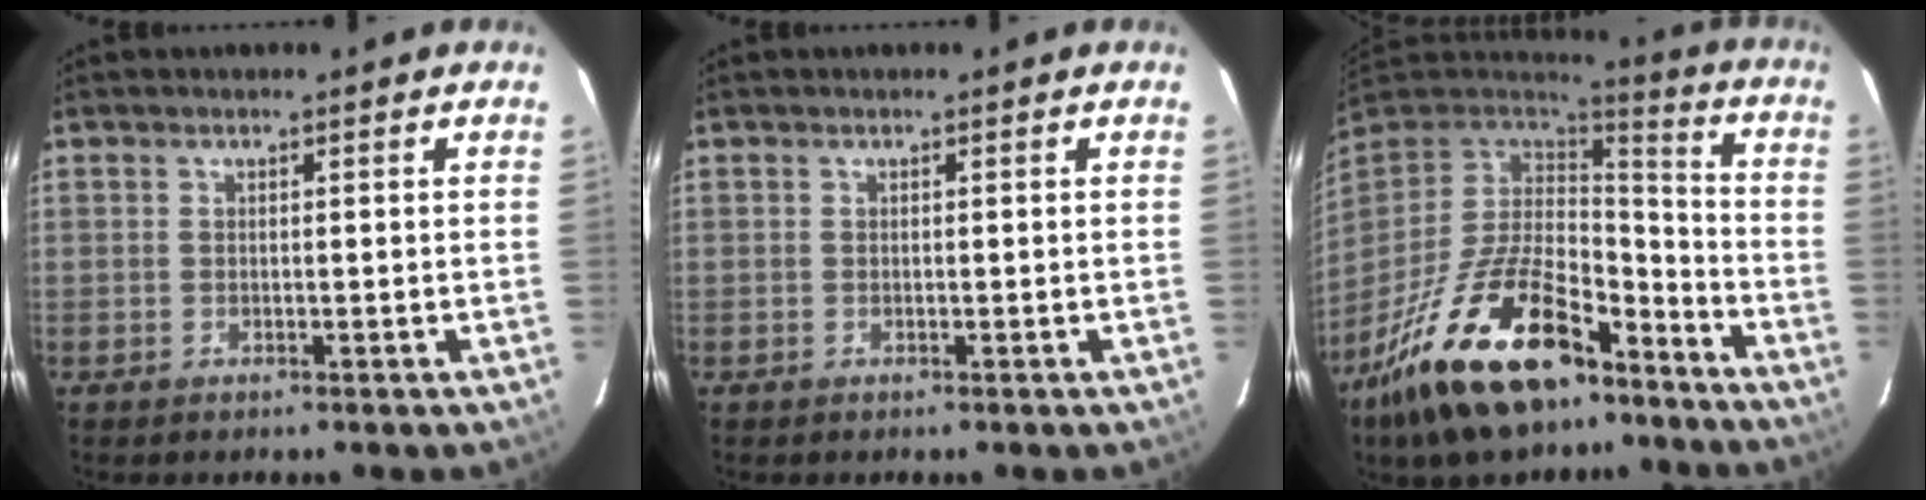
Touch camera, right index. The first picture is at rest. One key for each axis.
{"total": 0.0}
{"total": 25.3, "fx": -15.8, "fy": 11.2, "fz": 16.2, "tx": -0.322, "ty": -0.017, "tz": -0.258}